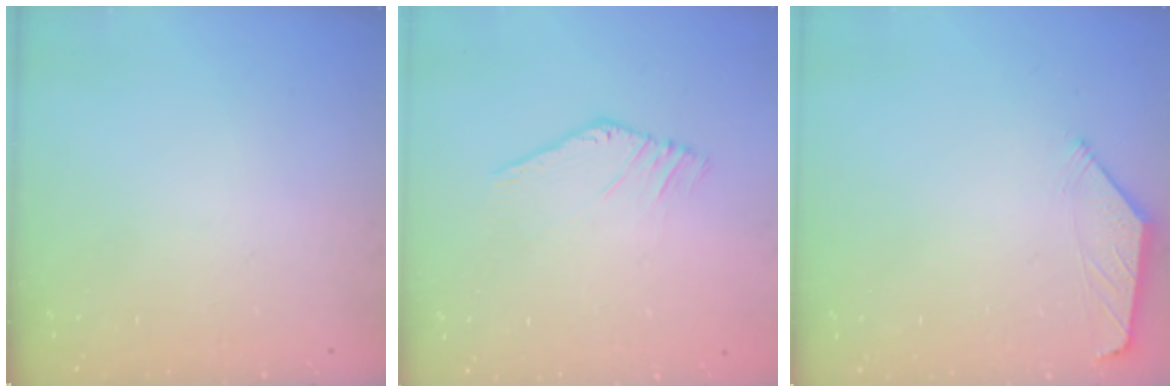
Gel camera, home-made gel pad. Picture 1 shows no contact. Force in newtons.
{"total": 1.8, "press": 1.7, "slide": 0.2}
{"total": 1.4, "press": 1.3, "slide": 0.4}